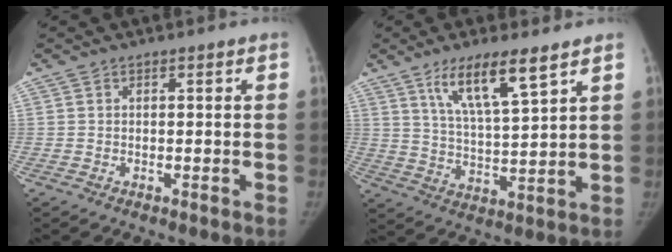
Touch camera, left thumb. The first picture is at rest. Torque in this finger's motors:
{"motor_torque": [1.59, 0.33, 1.14, -0.99, 0.43]}